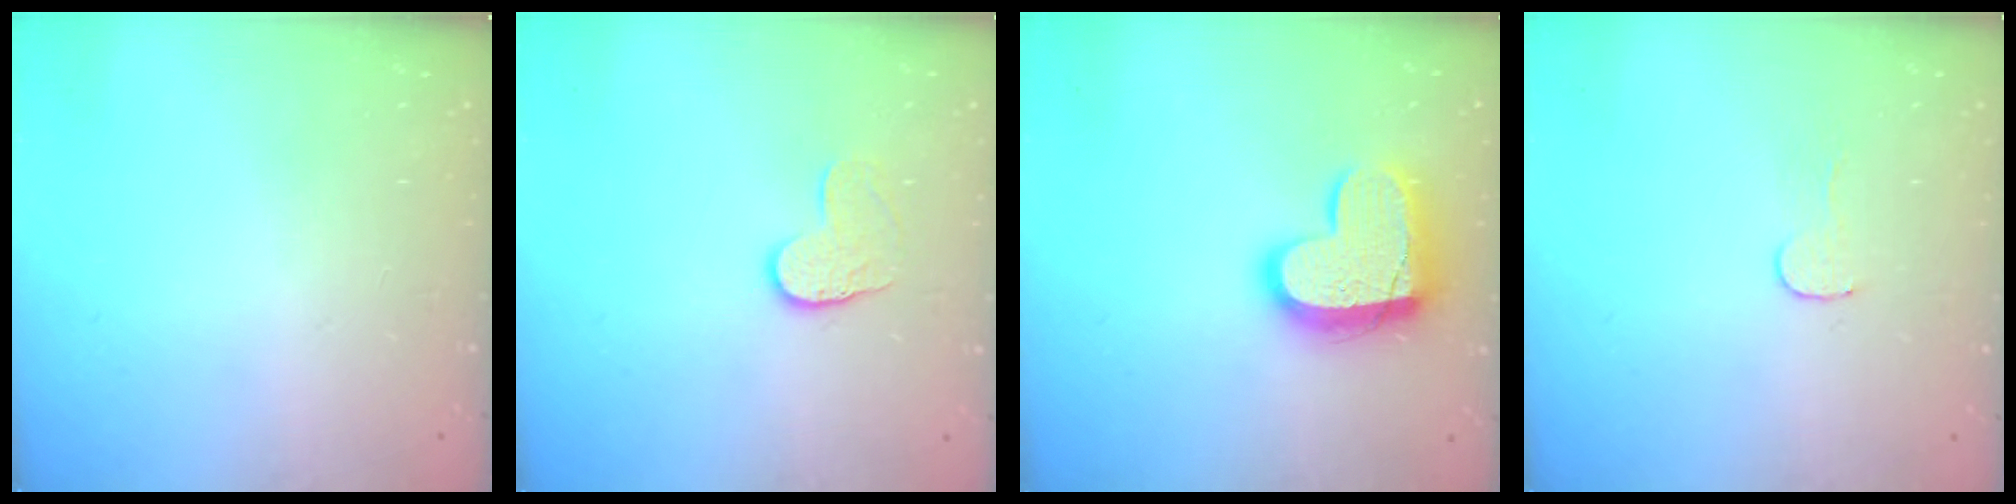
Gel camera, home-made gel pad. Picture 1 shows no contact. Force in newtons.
{"total": 6.9, "press": 6.8, "slide": 0.5}
{"total": 15.7, "press": 15.6, "slide": 1.1}
{"total": 4.1, "press": 4.1, "slide": 0.3}